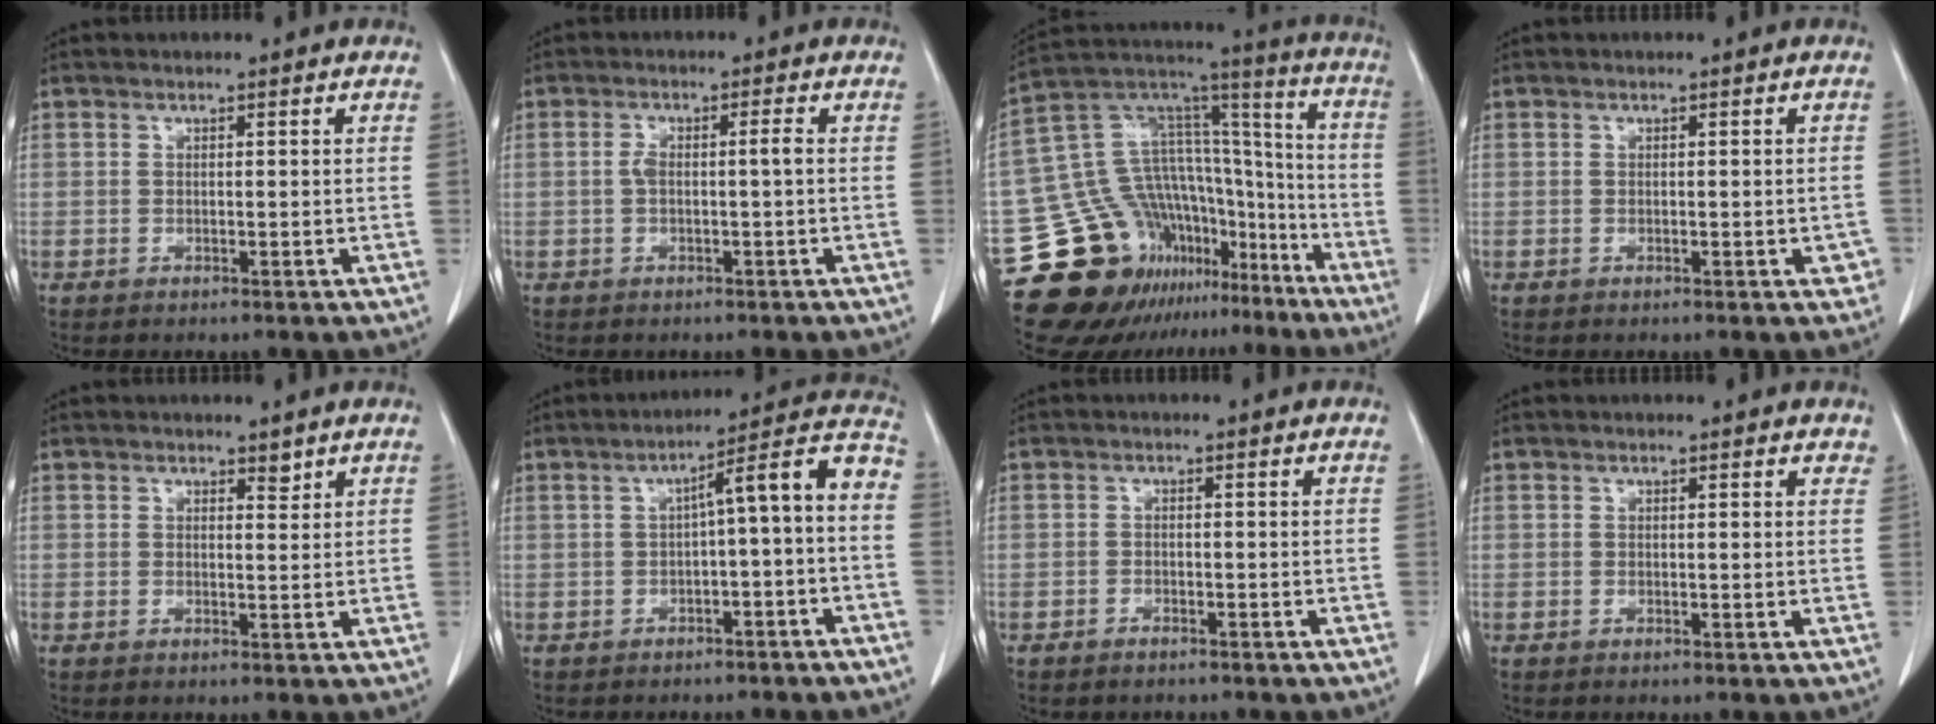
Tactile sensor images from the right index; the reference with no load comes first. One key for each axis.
{"total": 2.8, "fx": -0.2, "fy": 0.3, "fz": 2.7, "tx": -0.057, "ty": 0.009, "tz": -0.002}
{"total": 22.5, "fx": -15.2, "fy": 13.1, "fz": 10.1, "tx": -0.164, "ty": 0.085, "tz": -0.249}
{"total": 1.8, "fx": -0.6, "fy": 0.7, "fz": 1.6, "tx": -0.009, "ty": 0.004, "tz": -0.005}
{"total": 1.2, "fx": 1.0, "fy": 0.4, "fz": 0.5, "tx": -0.008, "ty": -0.007, "tz": 0.014}
{"total": 9.3, "fx": -1.5, "fy": 0.8, "fz": 9.1, "tx": -0.120, "ty": 0.038, "tz": -0.024}
{"total": 1.3, "fx": -1.2, "fy": 0.6, "fz": 0.1, "tx": -0.006, "ty": 0.001, "tz": -0.017}
{"total": 1.6, "fx": 1.4, "fy": 0.7, "fz": 0.6, "tx": -0.005, "ty": 0.001, "tz": 0.003}